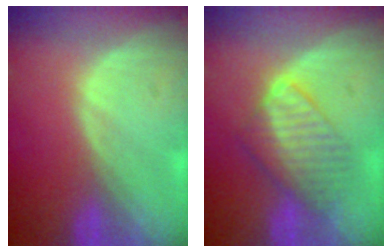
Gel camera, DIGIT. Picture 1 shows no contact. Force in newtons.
{"total": 6.4, "press": 6.4, "slide": 0.8}